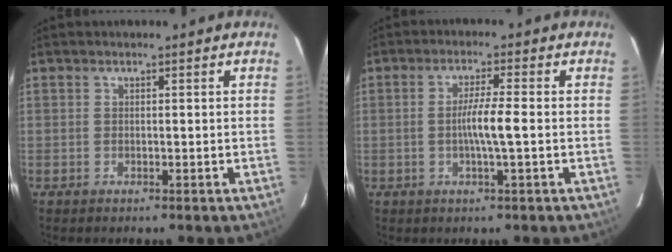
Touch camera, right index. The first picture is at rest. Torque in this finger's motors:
{"motor_torque": [0.90, 0.00, 0.41, 0.09]}